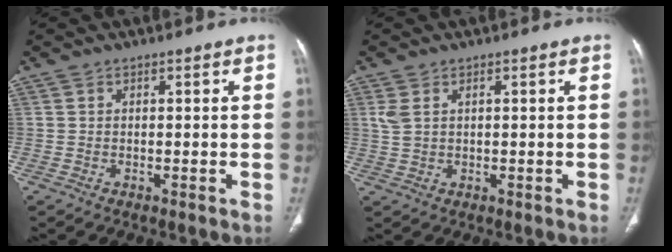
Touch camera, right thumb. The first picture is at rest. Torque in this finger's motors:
{"motor_torque": [-0.03, -0.04, 0.24, 0.53, 0.09]}